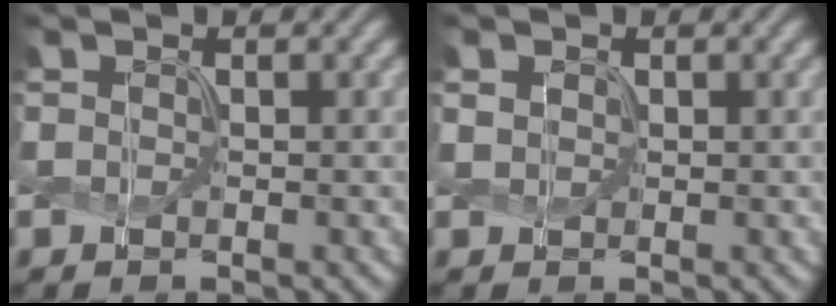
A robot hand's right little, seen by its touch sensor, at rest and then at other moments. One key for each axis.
{"total": 0.9, "fx": 0.5, "fy": 0.7, "fz": 0.1, "tx": -0.005, "ty": 0.003, "tz": 0.008}